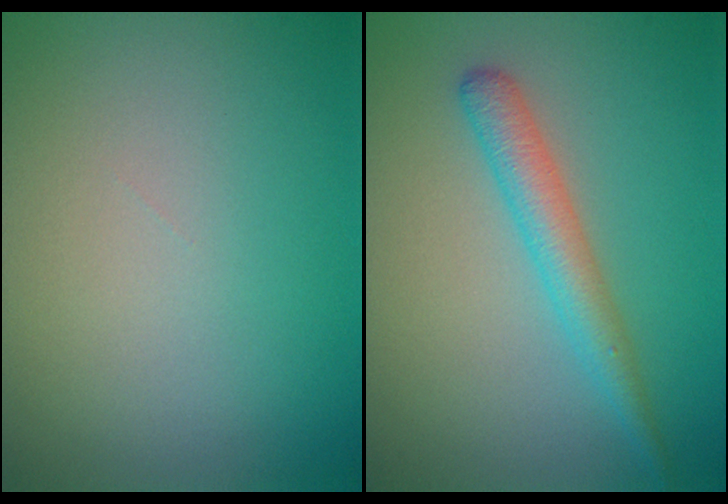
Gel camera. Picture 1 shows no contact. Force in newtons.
{"total": 2.8, "press": 2.8, "slide": 0.0}